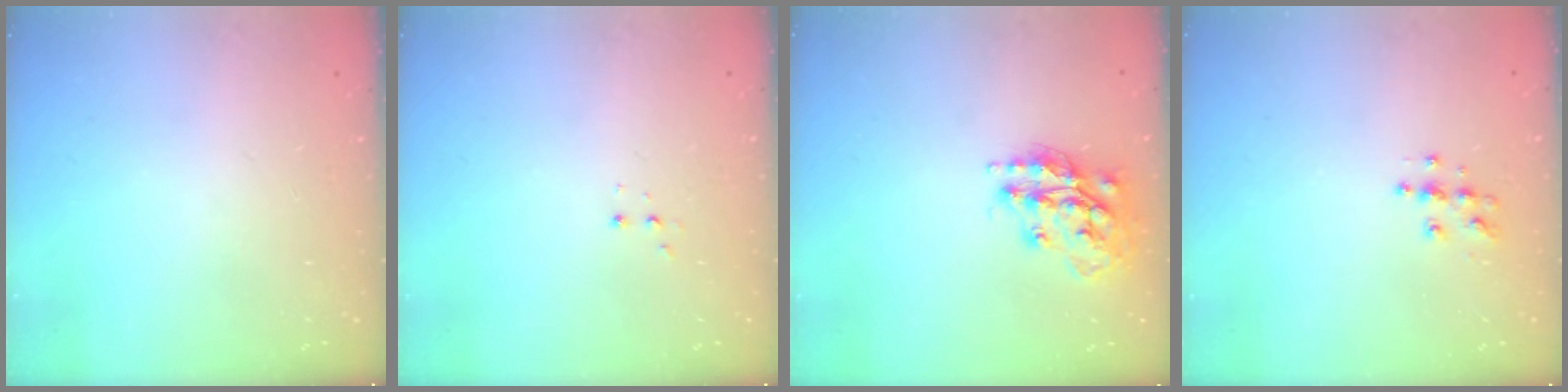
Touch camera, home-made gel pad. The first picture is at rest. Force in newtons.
{"total": 2.8, "press": 2.8, "slide": 0.5}
{"total": 15.4, "press": 15.3, "slide": 1.1}
{"total": 5.4, "press": 5.4, "slide": 0.4}